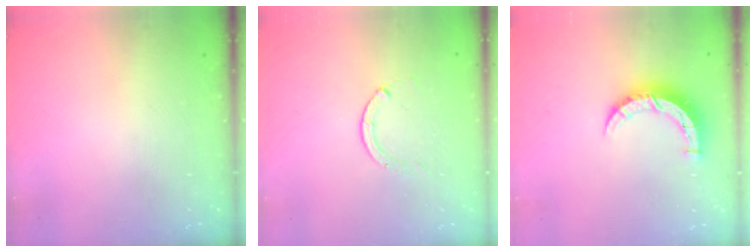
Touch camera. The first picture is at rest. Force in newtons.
{"total": 0.0}
{"total": 7.5, "press": 7.5, "slide": 0.5}